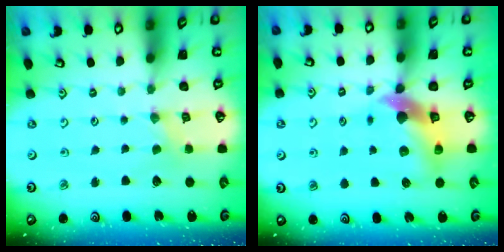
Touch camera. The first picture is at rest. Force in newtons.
{"total": 10.4, "press": 10.2, "slide": 1.6}